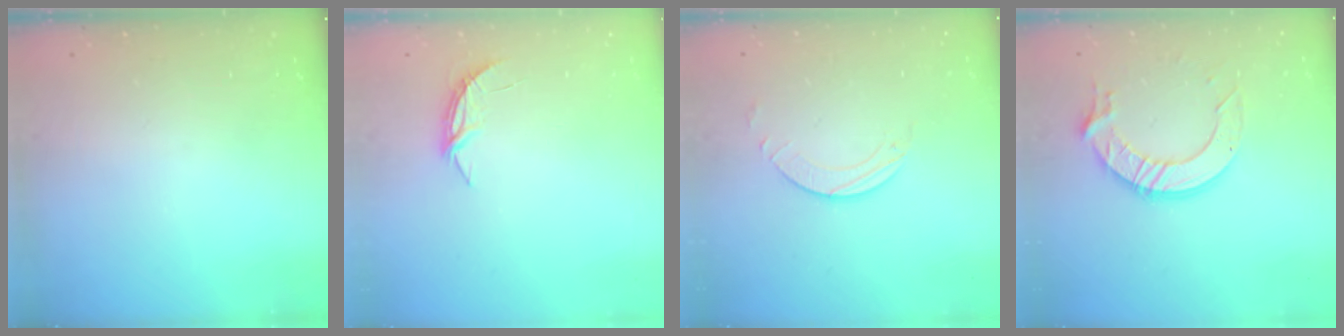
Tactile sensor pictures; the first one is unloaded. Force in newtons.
{"total": 4.4, "press": 4.3, "slide": 0.4}
{"total": 1.7, "press": 1.7, "slide": 0.2}
{"total": 11.8, "press": 11.8, "slide": 1.1}